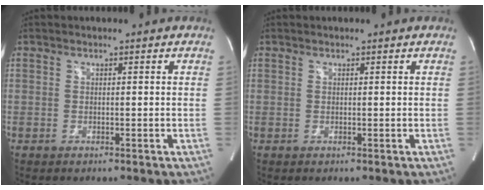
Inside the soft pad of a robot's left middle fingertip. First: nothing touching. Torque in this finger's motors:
{"motor_torque": [1.20, -0.94, 0.00, -0.05]}